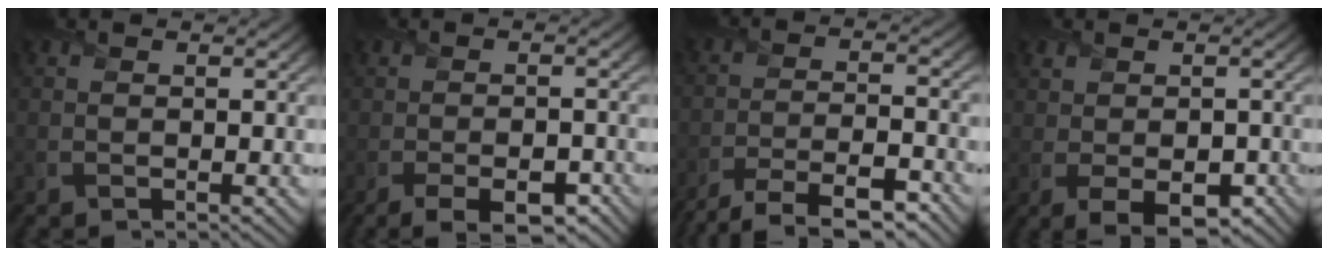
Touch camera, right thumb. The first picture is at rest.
{"total": 6.8, "force": [-4.0, 2.6, 4.8], "torque": [-0.077, -0.010, -0.056]}
{"total": 9.7, "force": [-7.7, 2.4, 5.4], "torque": [-0.094, -0.003, -0.133]}
{"total": 5.4, "force": [-1.6, 3.0, 4.2], "torque": [-0.080, -0.015, -0.019]}